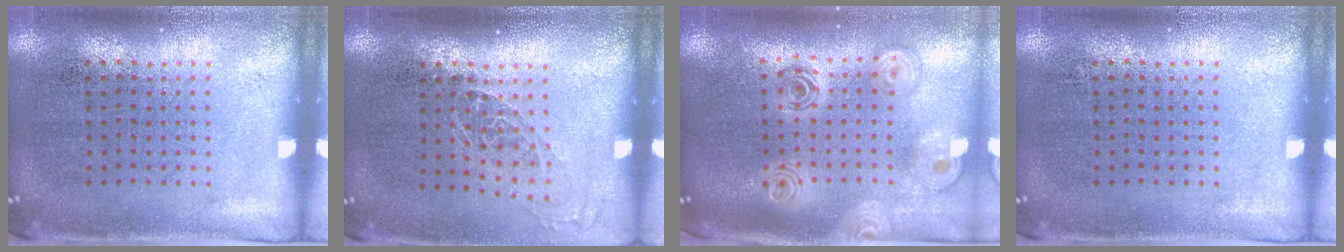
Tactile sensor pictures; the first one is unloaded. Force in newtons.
{"total": 1.1, "press": 0.9, "slide": 0.6}
{"total": 2.4, "press": 1.9, "slide": 1.5}
{"total": 0.0}